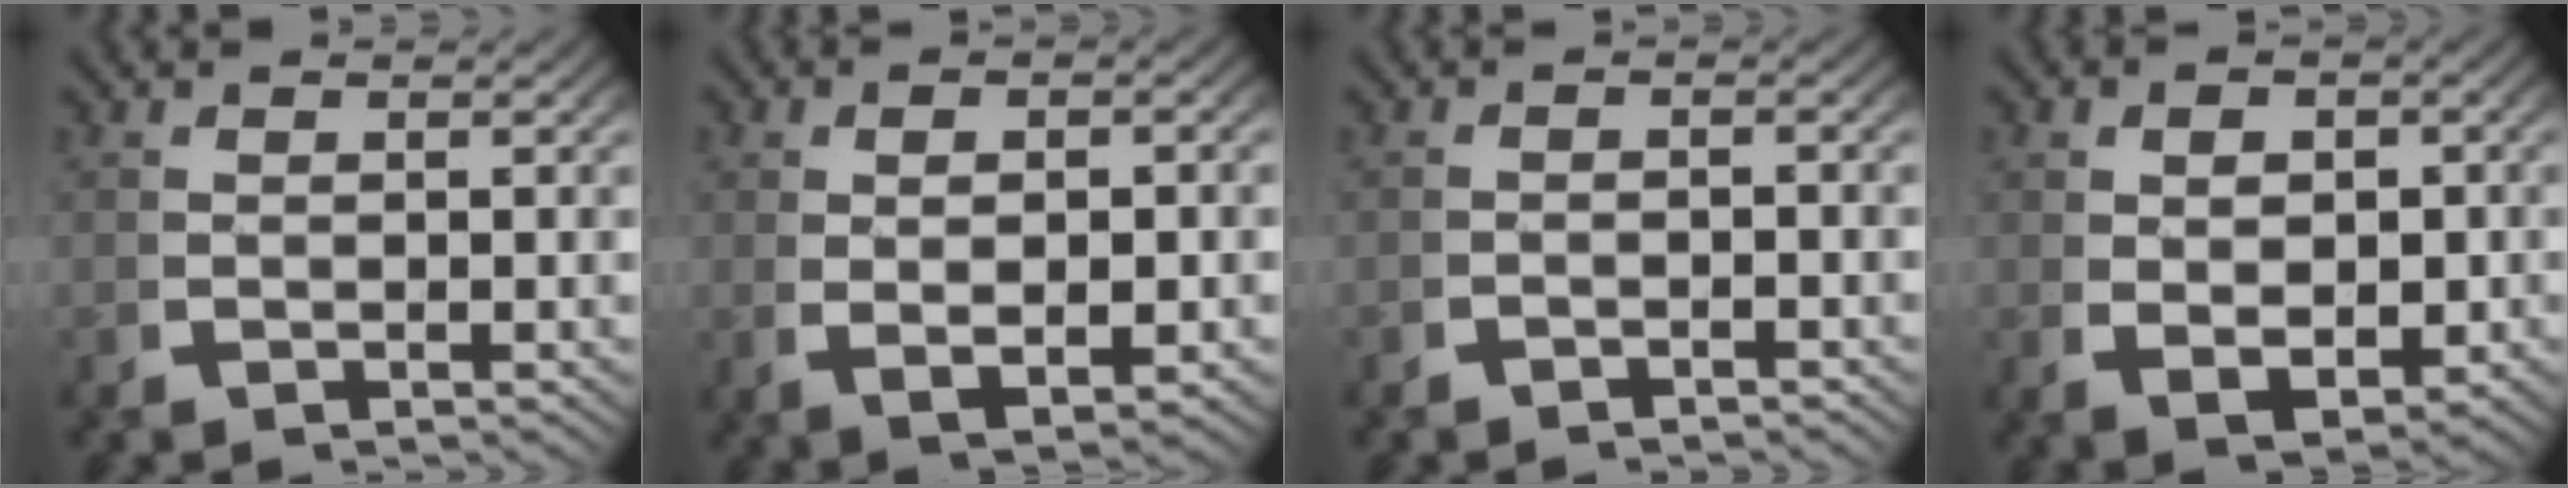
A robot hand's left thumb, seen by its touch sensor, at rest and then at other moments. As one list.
[{"total": 4.3, "force": [0.0, 2.1, 3.7], "torque": [-0.070, -0.011, 0.012]}, {"total": 1.4, "force": [-1.4, 0.1, 0.1], "torque": [-0.003, -0.004, -0.024]}, {"total": 5.0, "force": [-0.2, 3.4, 3.6], "torque": [-0.069, -0.025, 0.012]}]